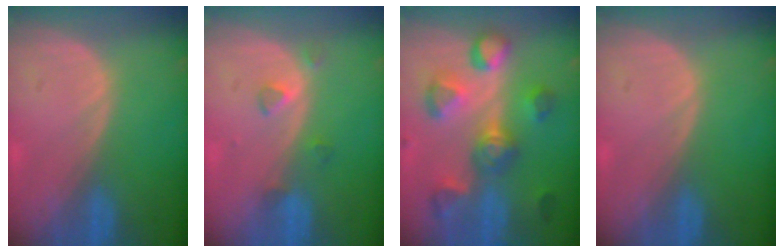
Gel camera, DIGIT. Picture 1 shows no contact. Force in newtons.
{"total": 2.5, "press": 2.3, "slide": 0.9}
{"total": 9.0, "press": 9.0, "slide": 0.6}
{"total": 0.0}